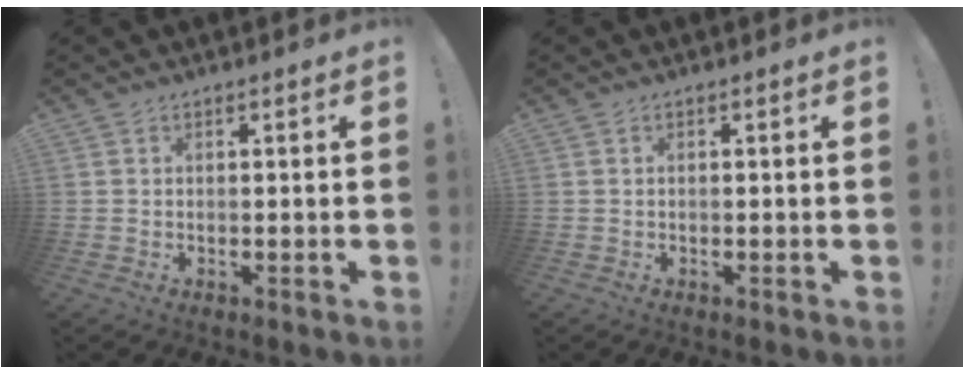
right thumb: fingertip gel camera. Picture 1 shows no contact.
{"total": 0.0}